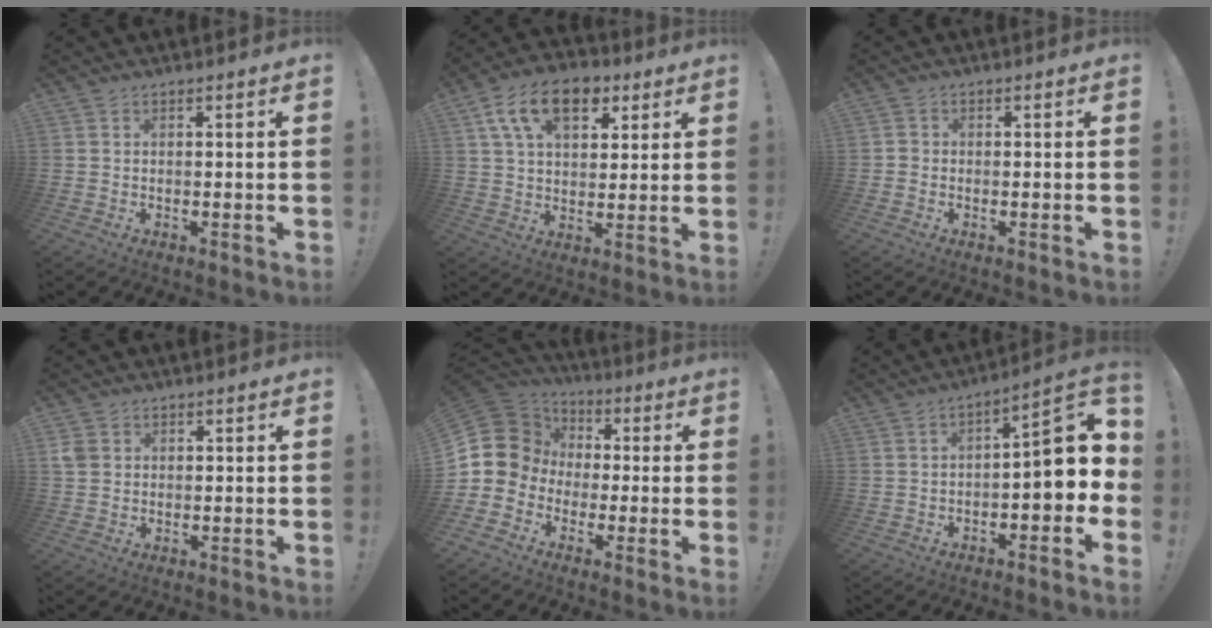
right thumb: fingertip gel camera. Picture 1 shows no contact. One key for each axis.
{"total": 15.2, "fx": 7.0, "fy": 9.3, "fz": 9.7, "tx": -0.159, "ty": -0.014, "tz": 0.129}
{"total": 1.1, "fx": -0.6, "fy": 0.8, "fz": 0.5, "tx": -0.006, "ty": 0.003, "tz": -0.011}
{"total": 3.0, "fx": 1.0, "fy": 2.4, "fz": 1.4, "tx": -0.027, "ty": 0.006, "tz": 0.021}
{"total": 10.6, "fx": 0.1, "fy": 10.1, "fz": 3.3, "tx": -0.049, "ty": -0.001, "tz": 0.015}
{"total": 10.2, "fx": -0.5, "fy": 3.8, "fz": 9.5, "tx": -0.118, "ty": 0.002, "tz": -0.011}